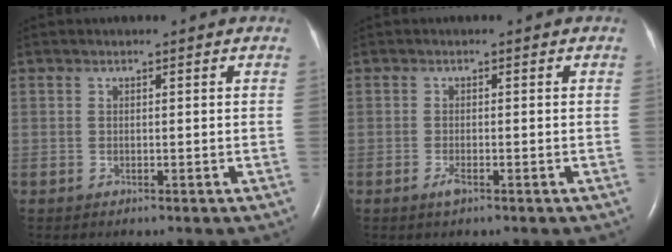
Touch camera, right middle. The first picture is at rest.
{"total": 1.4, "force": [-0.8, 0.2, 1.1], "torque": [-0.027, -0.003, -0.015]}